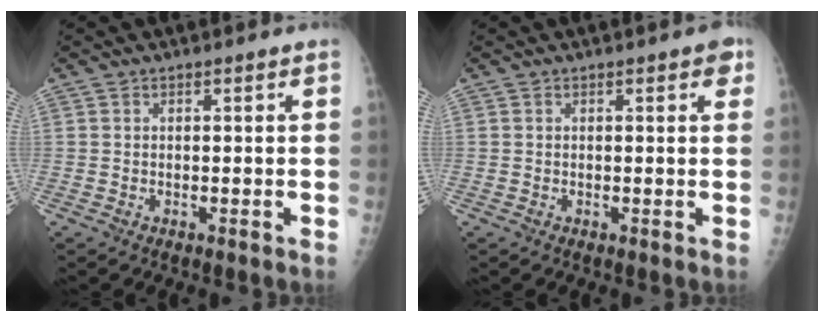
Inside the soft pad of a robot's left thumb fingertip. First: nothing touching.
{"total": 2.3, "force": [1.1, 0.9, 1.8], "torque": [-0.013, 0.000, 0.010]}